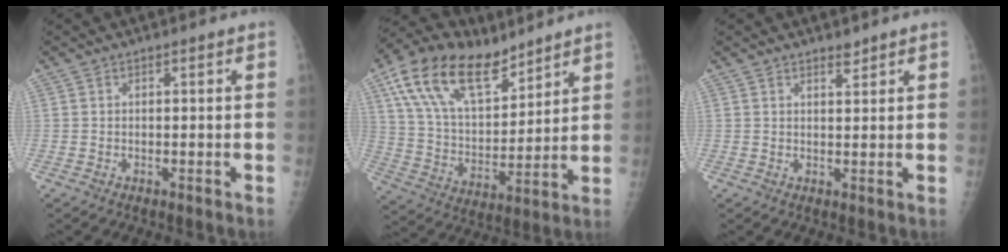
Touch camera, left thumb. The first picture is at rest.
{"total": 20.0, "force": [12.7, 9.6, 12.0], "torque": [-0.191, -0.036, 0.240]}
{"total": 1.6, "force": [1.4, 0.5, 0.6], "torque": [-0.001, -0.012, 0.022]}